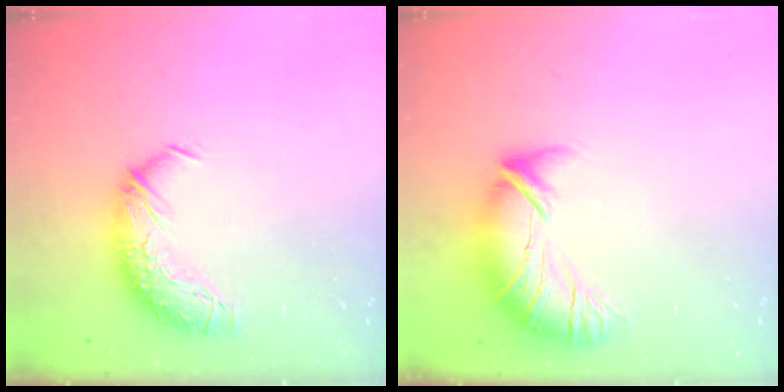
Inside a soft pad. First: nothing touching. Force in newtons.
{"total": 2.9, "press": 1.0, "slide": 2.7}